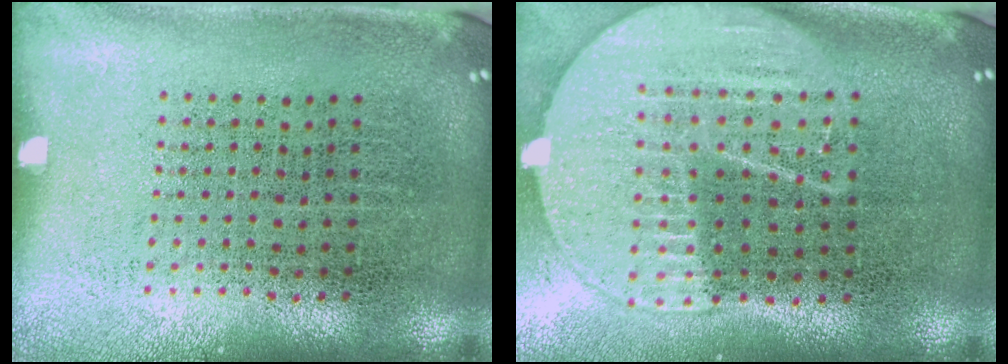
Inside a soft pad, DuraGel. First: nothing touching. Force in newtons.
{"total": 2.0, "press": 1.8, "slide": 1.0}